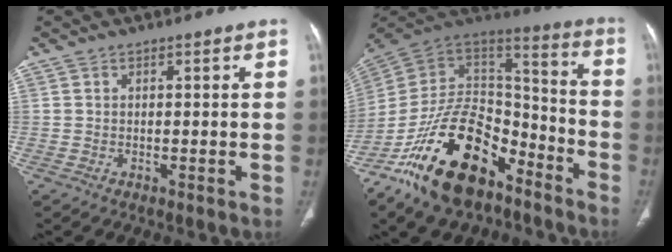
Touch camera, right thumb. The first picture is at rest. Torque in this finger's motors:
{"motor_torque": [3.22, 1.79, 1.23, -1.54, 0.68]}